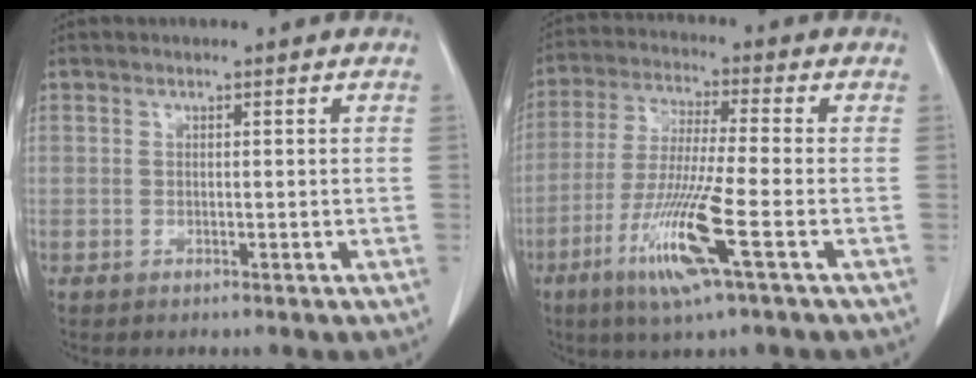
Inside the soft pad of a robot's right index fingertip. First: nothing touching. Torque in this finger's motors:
{"motor_torque": [1.20, -0.90, 0.34, 0.21]}